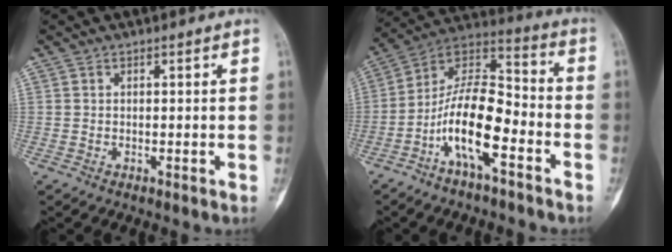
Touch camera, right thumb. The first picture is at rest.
{"total": 15.3, "force": [-6.2, 6.0, 12.6], "torque": [-0.230, 0.069, -0.118]}